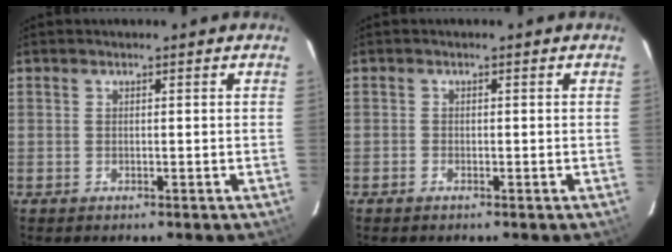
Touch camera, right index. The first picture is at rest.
{"total": 0.6, "force": [-0.6, 0.3, 0.1], "torque": [-0.002, 0.002, -0.013]}